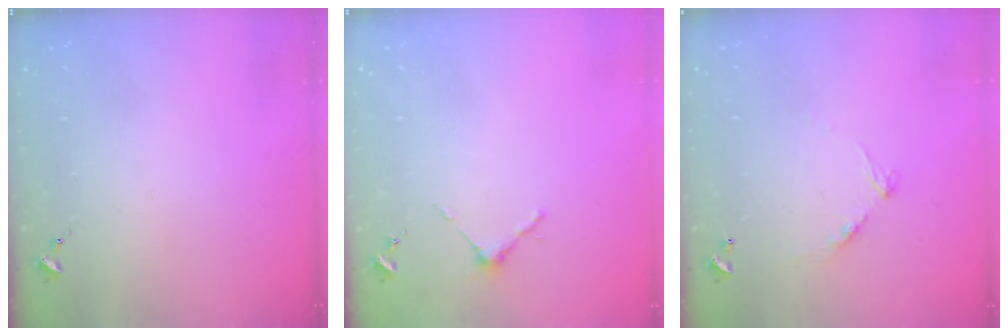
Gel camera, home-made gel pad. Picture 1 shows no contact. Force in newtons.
{"total": 3.7, "press": 3.7, "slide": 0.3}
{"total": 8.8, "press": 8.8, "slide": 0.7}